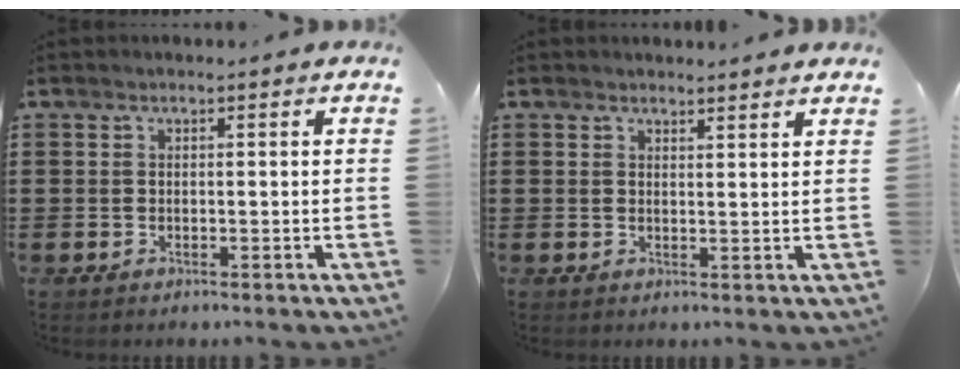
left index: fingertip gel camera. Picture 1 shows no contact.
{"total": 1.7, "force": [1.7, 0.0, 0.2], "torque": [-0.006, 0.001, 0.034]}